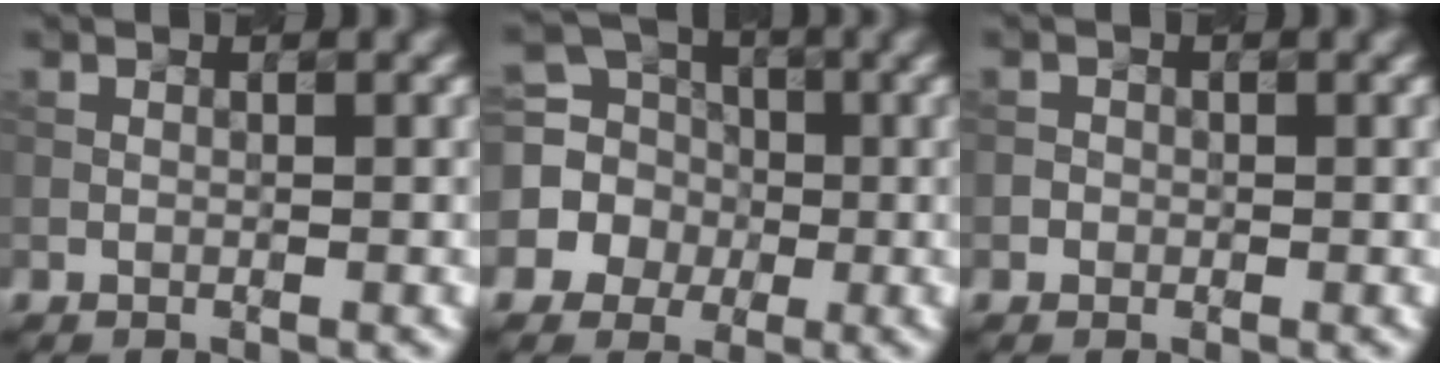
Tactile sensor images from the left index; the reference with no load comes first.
{"total": 5.1, "force": [0.1, 4.8, 1.8], "torque": [-0.029, 0.013, -0.021]}
{"total": 0.8, "force": [-0.2, 0.8, 0.1], "torque": [0.004, 0.002, -0.007]}